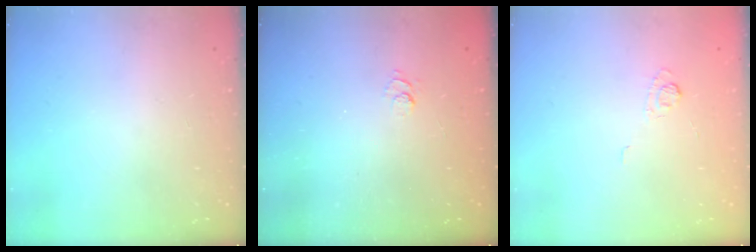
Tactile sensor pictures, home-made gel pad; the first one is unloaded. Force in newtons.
{"total": 2.5, "press": 2.0, "slide": 1.4}
{"total": 3.4, "press": 3.1, "slide": 1.5}